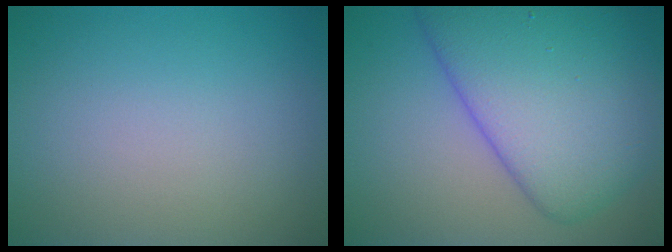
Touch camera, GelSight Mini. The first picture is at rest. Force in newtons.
{"total": 9.9, "press": 9.9, "slide": 0.3}